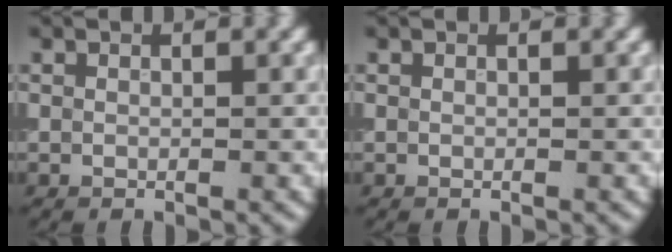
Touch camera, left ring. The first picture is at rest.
{"total": 0.0}